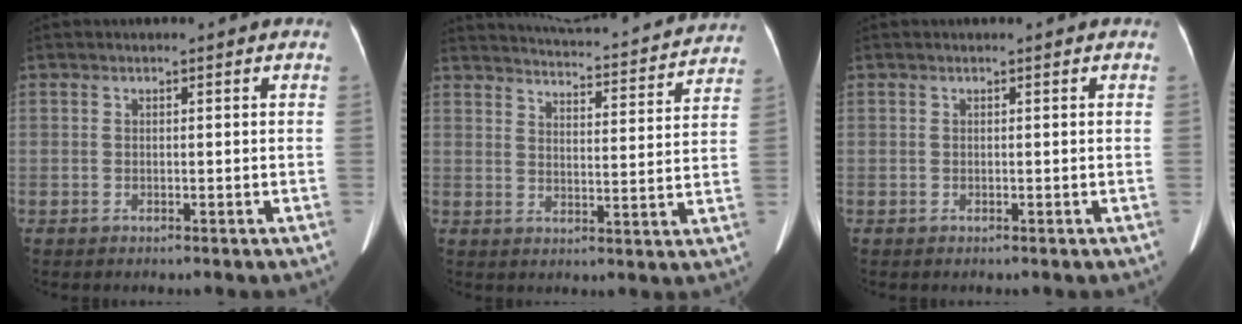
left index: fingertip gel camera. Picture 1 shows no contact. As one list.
[{"total": 22.4, "force": [21.3, 3.0, 6.3], "torque": [-0.095, -0.025, 0.263]}, {"total": 0.0}]